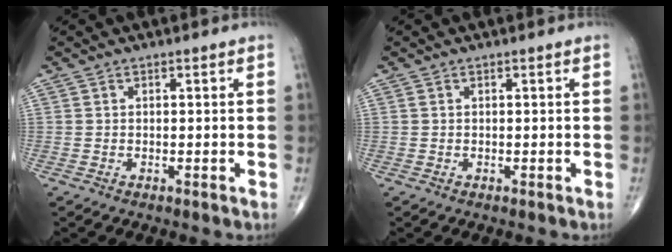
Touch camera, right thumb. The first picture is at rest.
{"total": 0.0}